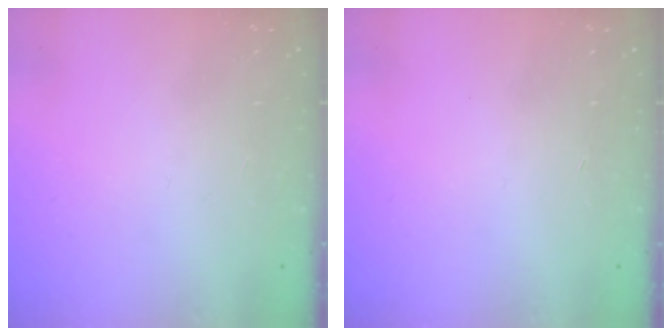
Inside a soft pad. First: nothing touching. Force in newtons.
{"total": 0.0}